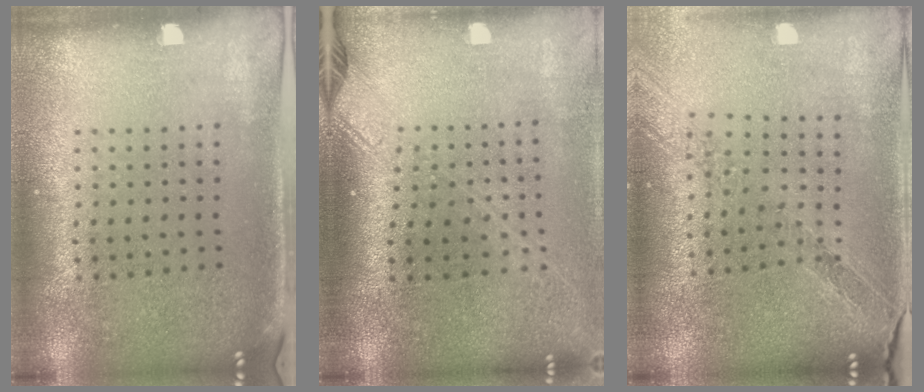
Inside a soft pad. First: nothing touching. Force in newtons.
{"total": 2.1, "press": 1.6, "slide": 1.4}
{"total": 1.1, "press": 1.1, "slide": 0.2}